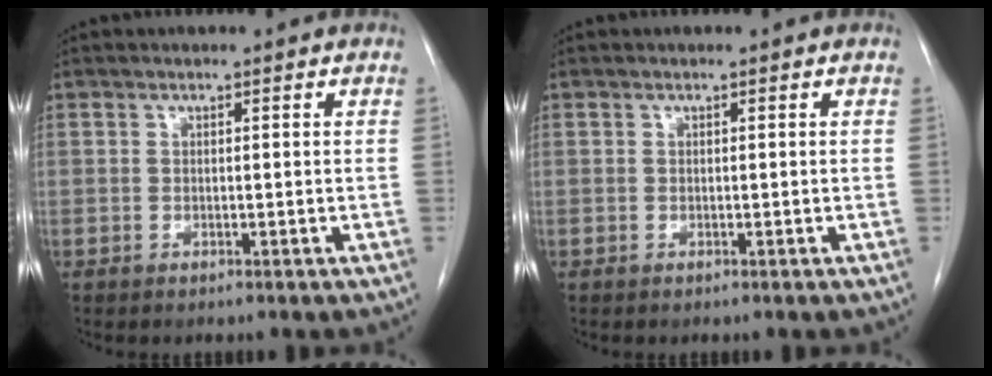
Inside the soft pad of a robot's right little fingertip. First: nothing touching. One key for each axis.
{"total": 0.0}